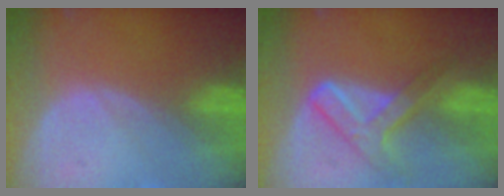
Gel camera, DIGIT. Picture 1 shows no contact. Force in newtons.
{"total": 7.2, "press": 6.2, "slide": 3.8}